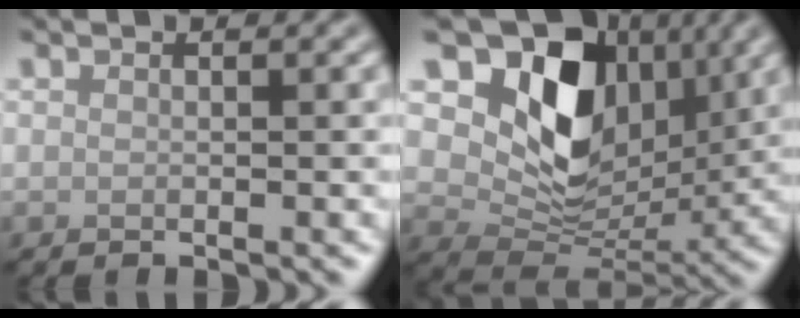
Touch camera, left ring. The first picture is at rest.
{"total": 10.8, "force": [3.8, 7.7, 6.6], "torque": [-0.117, -0.019, 0.073]}